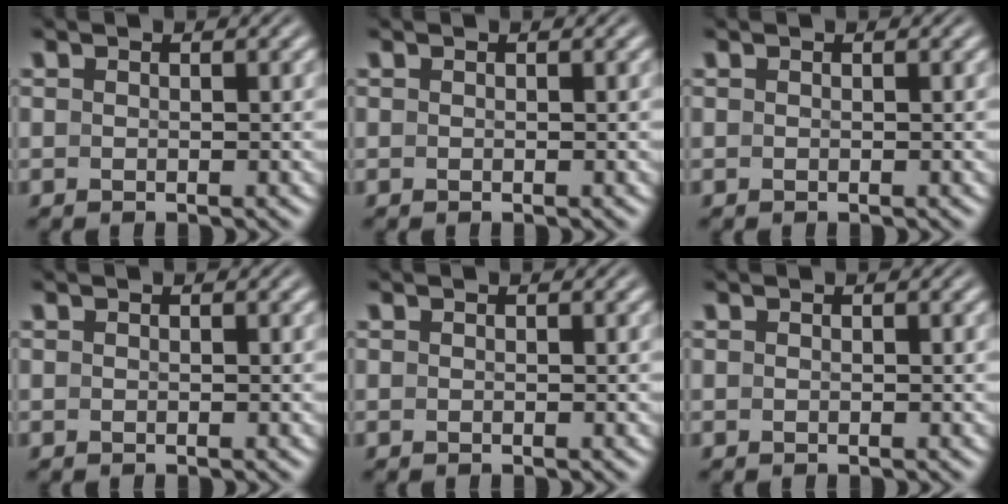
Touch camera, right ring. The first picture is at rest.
{"total": 0.0}
{"total": 0.0}
{"total": 0.0}
{"total": 0.0}
{"total": 0.0}